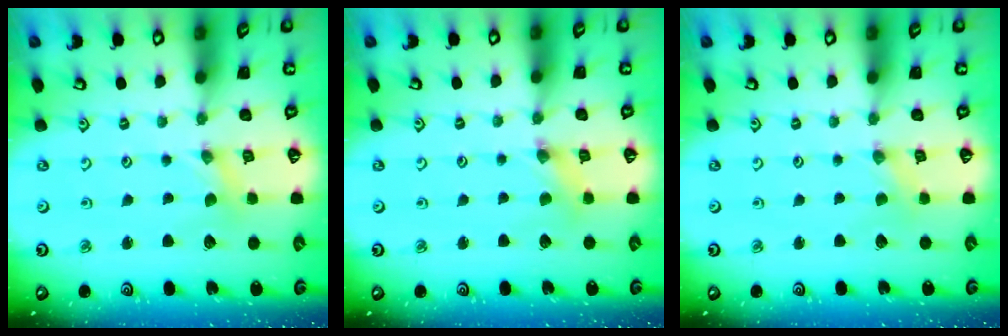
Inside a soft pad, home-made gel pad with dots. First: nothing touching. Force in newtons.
{"total": 1.5, "press": 1.4, "slide": 0.3}
{"total": 0.0}